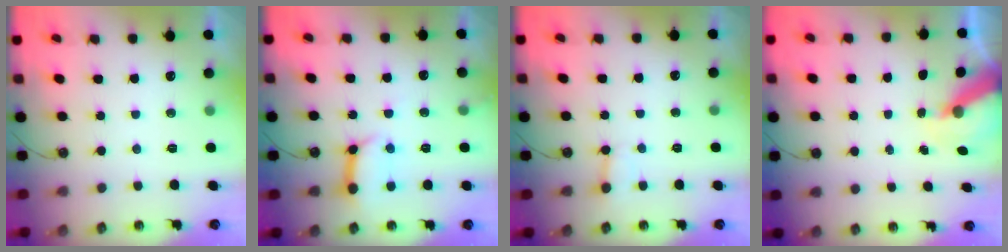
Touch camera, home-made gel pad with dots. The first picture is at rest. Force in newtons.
{"total": 11.1, "press": 11.0, "slide": 1.0}
{"total": 1.7, "press": 1.7, "slide": 0.0}
{"total": 8.2, "press": 8.1, "slide": 0.9}